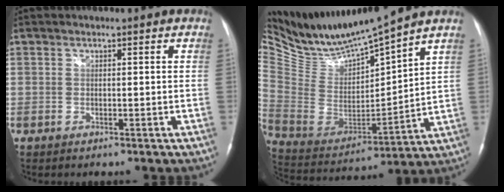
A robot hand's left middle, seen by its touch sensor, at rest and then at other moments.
{"total": 13.8, "force": [13.2, -0.3, 4.1], "torque": [-0.091, -0.025, 0.265]}